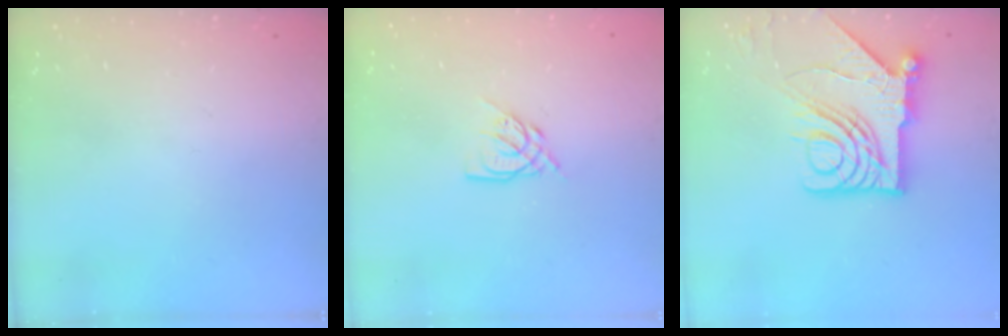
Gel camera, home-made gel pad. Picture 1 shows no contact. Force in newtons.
{"total": 6.5, "press": 6.5, "slide": 0.6}
{"total": 13.8, "press": 13.7, "slide": 1.8}